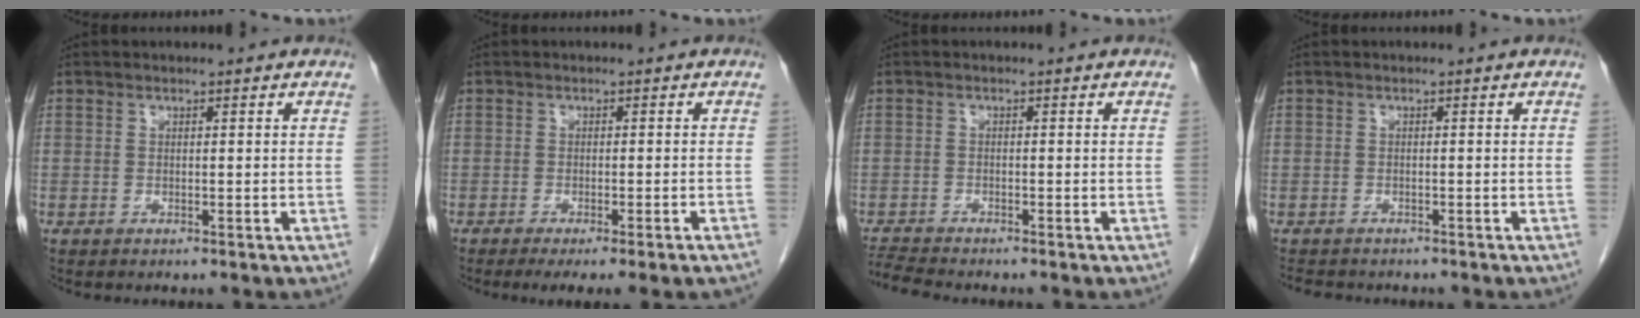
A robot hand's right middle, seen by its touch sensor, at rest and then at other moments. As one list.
[{"total": 6.6, "force": [-5.2, -0.1, 4.1], "torque": [-0.042, -0.008, -0.070]}, {"total": 3.7, "force": [-3.6, -0.5, 0.6], "torque": [-0.017, -0.018, -0.065]}, {"total": 4.8, "force": [-4.1, 2.1, 1.4], "torque": [-0.022, -0.004, -0.056]}]